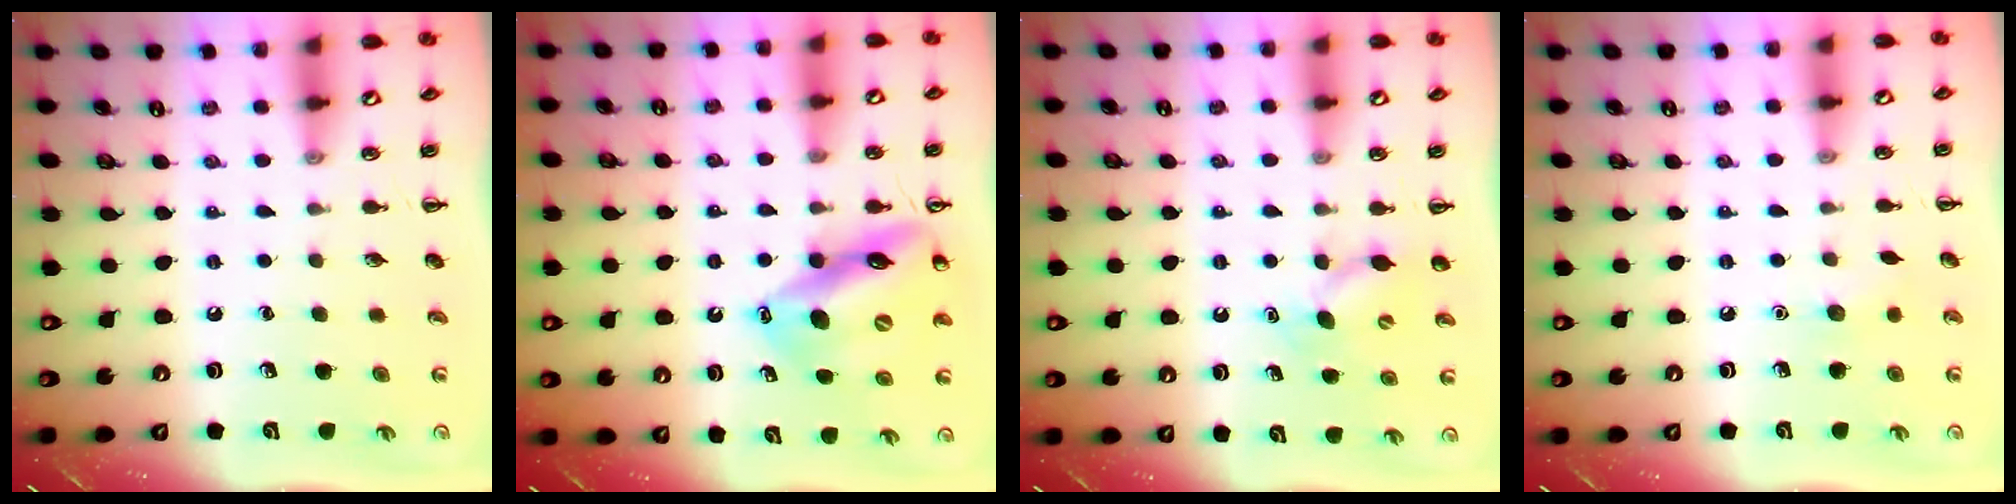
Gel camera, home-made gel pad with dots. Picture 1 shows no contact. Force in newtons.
{"total": 14.6, "press": 14.2, "slide": 3.6}
{"total": 7.4, "press": 7.2, "slide": 1.5}
{"total": 4.8, "press": 4.6, "slide": 1.4}